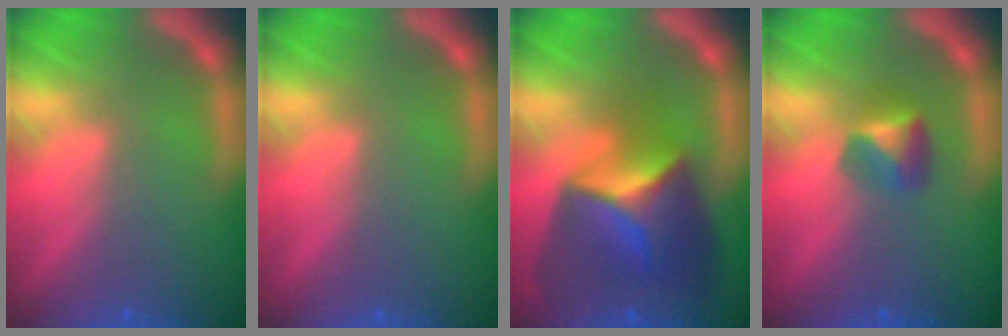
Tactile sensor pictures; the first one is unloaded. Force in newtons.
{"total": 0.0}
{"total": 8.9}
{"total": 2.4}